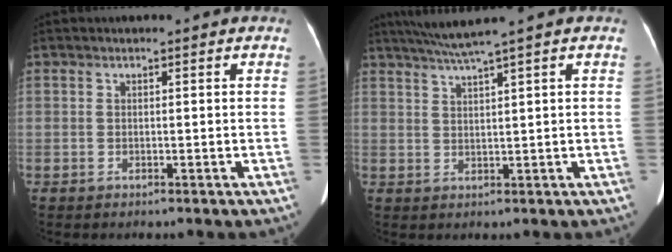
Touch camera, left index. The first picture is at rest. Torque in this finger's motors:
{"motor_torque": [0.33, -0.43, 0.04, 0.06]}